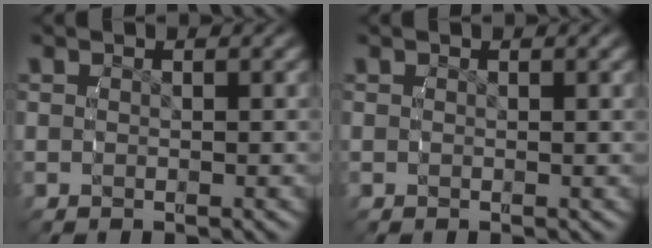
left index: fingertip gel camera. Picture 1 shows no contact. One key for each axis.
{"total": 0.0}